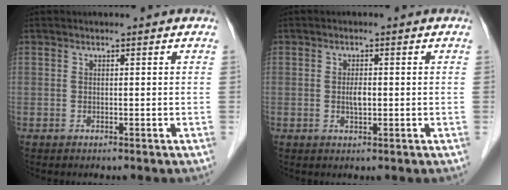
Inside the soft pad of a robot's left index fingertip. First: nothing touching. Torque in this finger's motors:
{"motor_torque": [0.24, 0.11, 0.04, 0.03]}